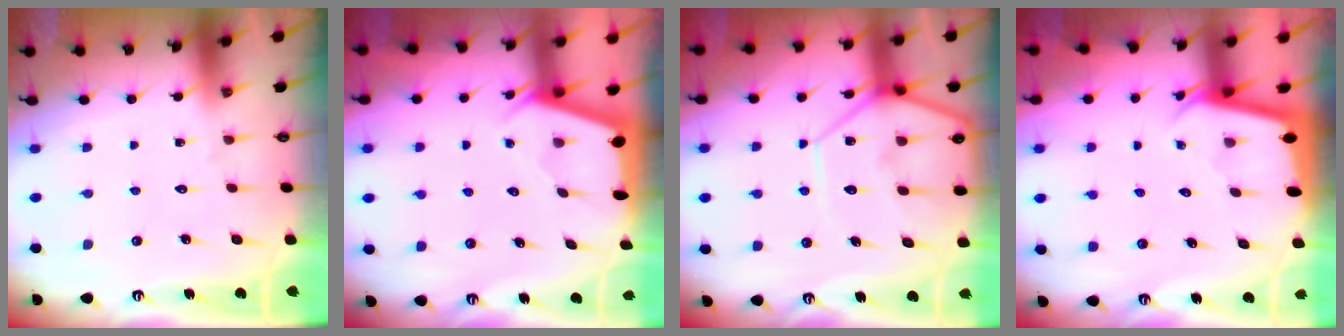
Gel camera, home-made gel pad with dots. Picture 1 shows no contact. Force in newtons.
{"total": 2.4, "press": 2.4, "slide": 0.3}
{"total": 11.6, "press": 11.5, "slide": 0.9}
{"total": 2.1, "press": 2.1, "slide": 0.1}